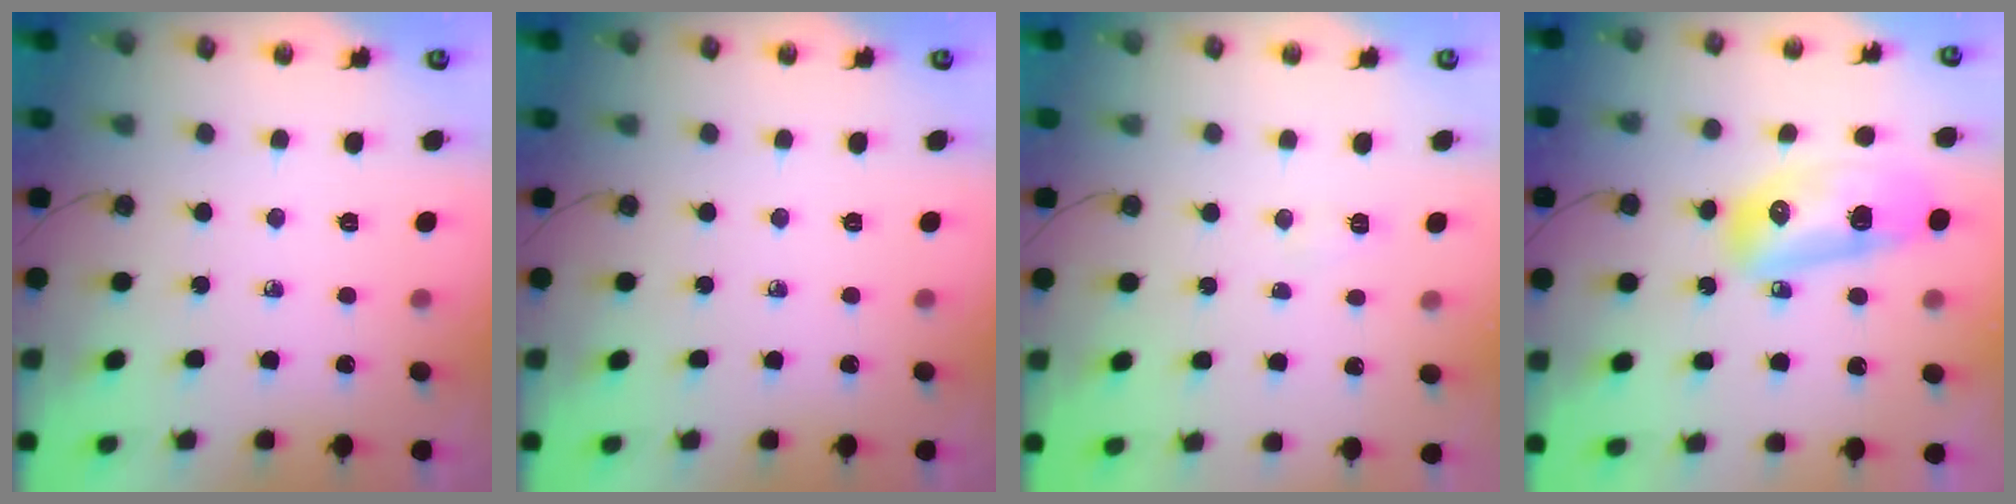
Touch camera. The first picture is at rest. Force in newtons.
{"total": 0.0}
{"total": 4.3, "press": 4.3, "slide": 0.4}
{"total": 14.8, "press": 14.7, "slide": 1.7}